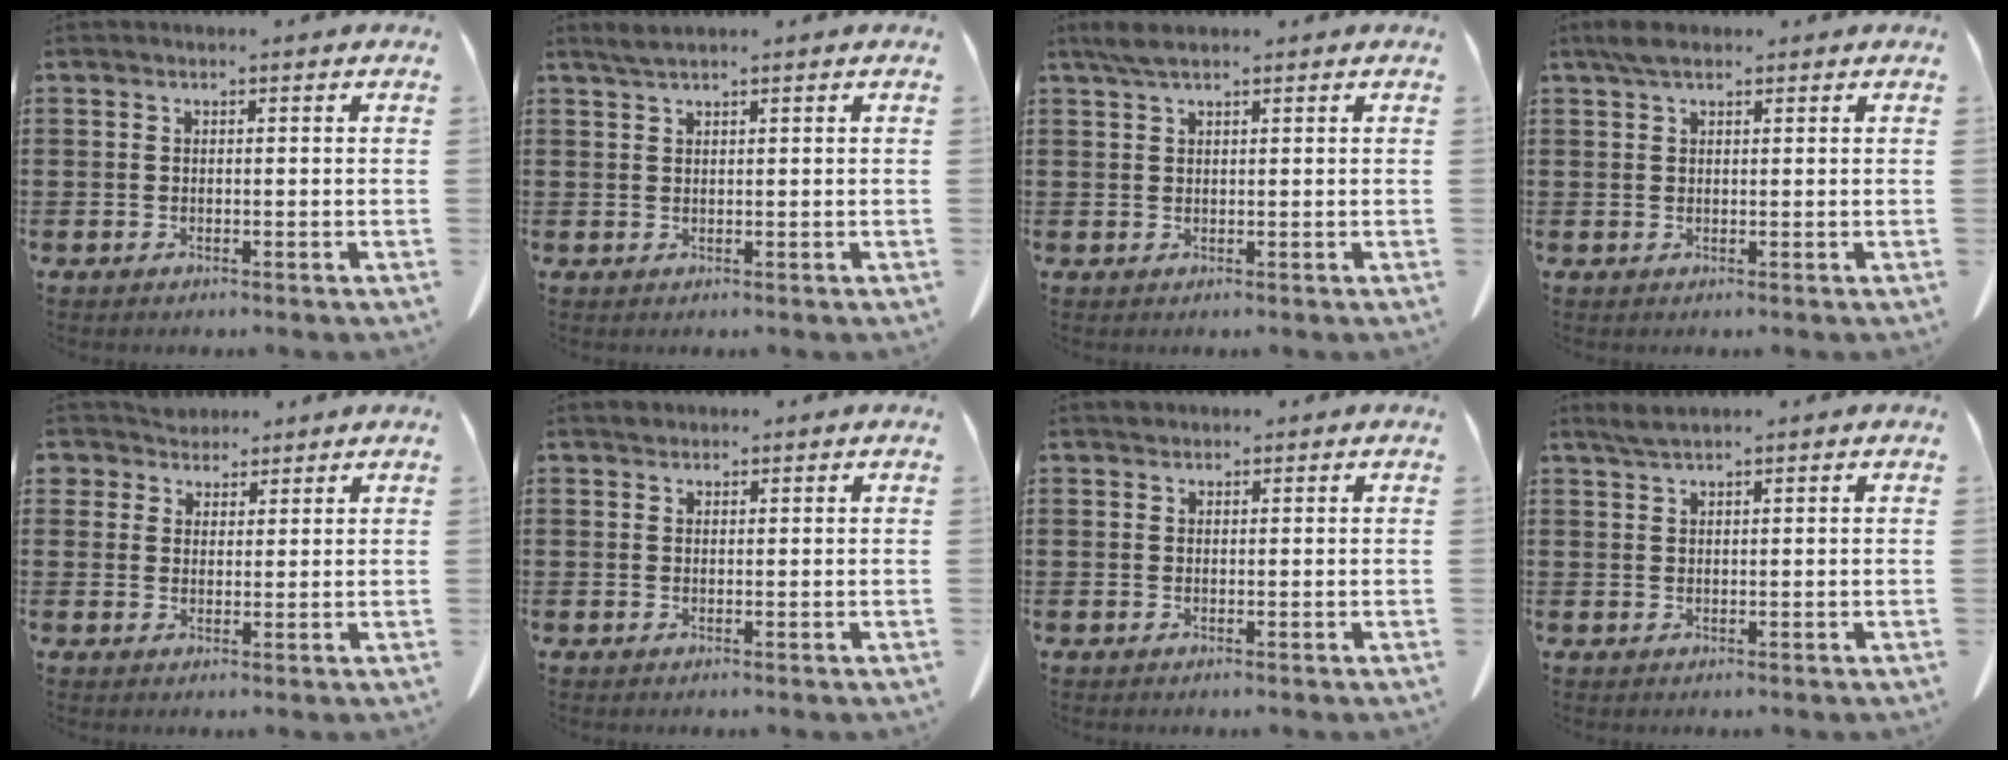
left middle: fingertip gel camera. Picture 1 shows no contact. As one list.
[{"total": 1.4, "force": [1.2, 0.1, 0.8], "torque": [-0.019, 0.001, 0.021]}, {"total": 2.8, "force": [1.8, 0.7, 2.0], "torque": [-0.043, 0.003, 0.032]}, {"total": 2.7, "force": [1.8, 1.0, 1.8], "torque": [-0.040, 0.007, 0.032]}, {"total": 3.8, "force": [3.2, 2.1, 0.2], "torque": [-0.020, 0.000, 0.060]}, {"total": 0.9, "force": [0.8, 0.4, 0.1], "torque": [-0.004, 0.002, 0.016]}, {"total": 0.6, "force": [0.5, 0.3, 0.0], "torque": [-0.002, 0.002, 0.010]}, {"total": 1.7, "force": [1.4, 0.1, 1.0], "torque": [-0.023, 0.000, 0.026]}]